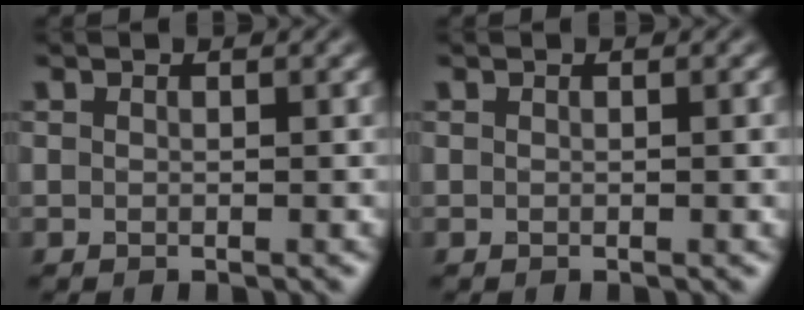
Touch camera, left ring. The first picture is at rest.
{"total": 0.7, "force": [0.0, 0.1, 0.7], "torque": [-0.007, 0.001, 0.000]}